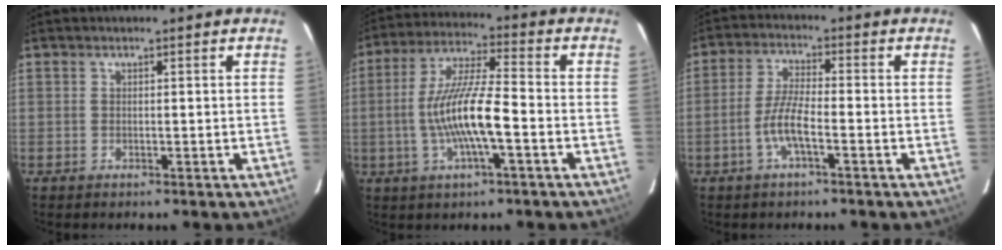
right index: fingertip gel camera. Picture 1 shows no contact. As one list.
[{"total": 12.4, "force": [-3.1, 1.8, 11.9], "torque": [-0.238, 0.002, -0.059]}, {"total": 6.1, "force": [-2.6, 1.0, 5.4], "torque": [-0.113, 0.003, -0.052]}]